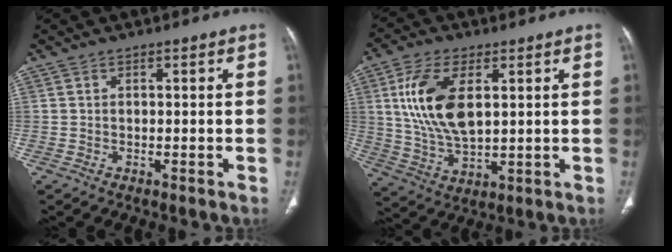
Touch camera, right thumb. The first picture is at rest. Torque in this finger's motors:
{"motor_torque": [-0.57, 1.29, 1.12, 0.73, 0.20]}